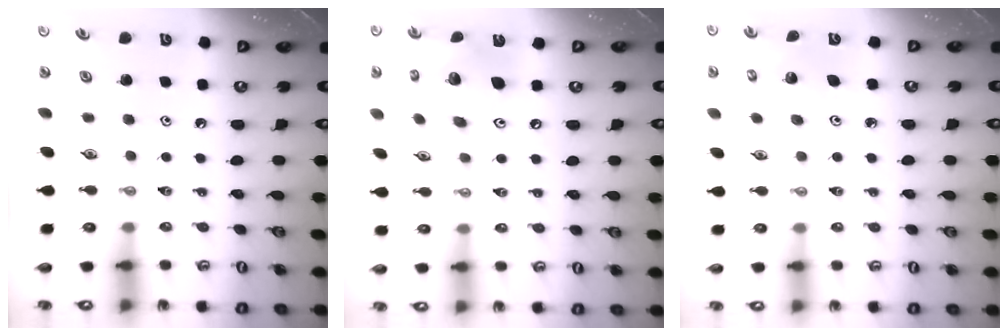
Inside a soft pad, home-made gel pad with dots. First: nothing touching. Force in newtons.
{"total": 14.7, "press": 14.5, "slide": 2.4}
{"total": 2.7, "press": 2.7, "slide": 0.2}